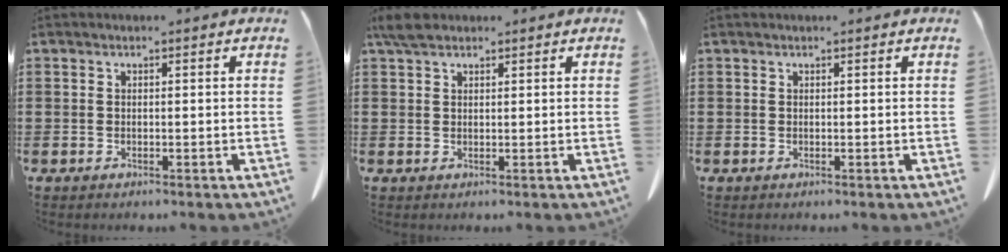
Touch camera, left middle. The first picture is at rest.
{"total": 2.9, "force": [2.2, 1.3, 1.4], "torque": [-0.034, 0.007, 0.042]}
{"total": 0.0}